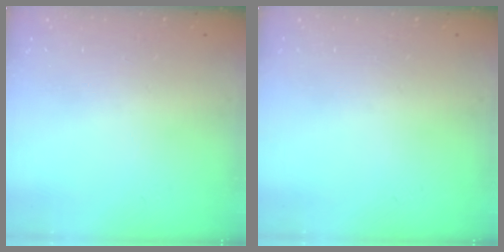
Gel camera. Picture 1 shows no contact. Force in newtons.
{"total": 0.0}